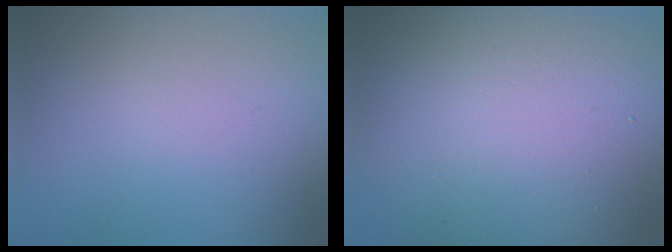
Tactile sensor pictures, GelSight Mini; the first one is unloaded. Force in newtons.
{"total": 16.5, "press": 16.4, "slide": 1.0}